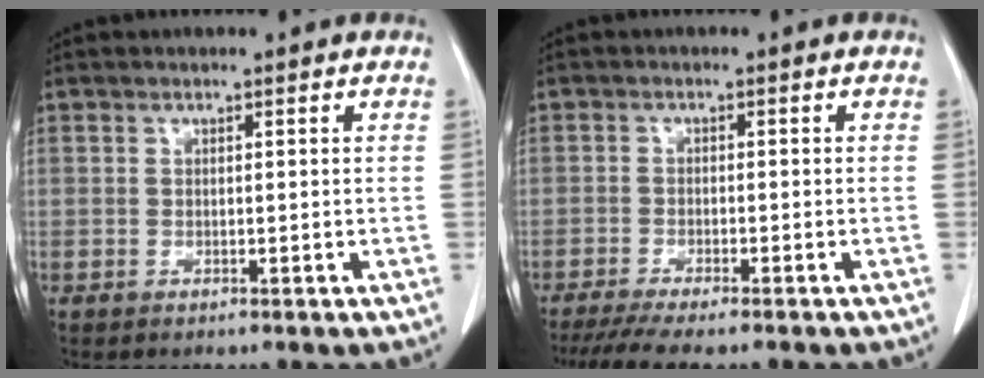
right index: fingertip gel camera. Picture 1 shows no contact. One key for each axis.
{"total": 8.2, "fx": -6.9, "fy": 0.5, "fz": 4.4, "tx": -0.060, "ty": -0.017, "tz": -0.111}